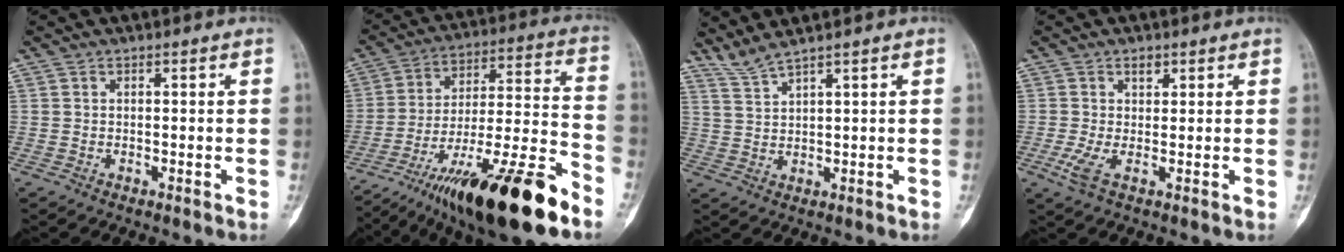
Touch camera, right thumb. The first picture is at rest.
{"total": 27.4, "force": [-17.8, 5.4, 20.2], "torque": [-0.287, 0.056, -0.292]}
{"total": 3.4, "force": [3.0, -0.7, 1.2], "torque": [-0.037, -0.016, 0.075]}
{"total": 3.7, "force": [0.5, 1.8, 3.2], "torque": [-0.072, -0.001, 0.009]}